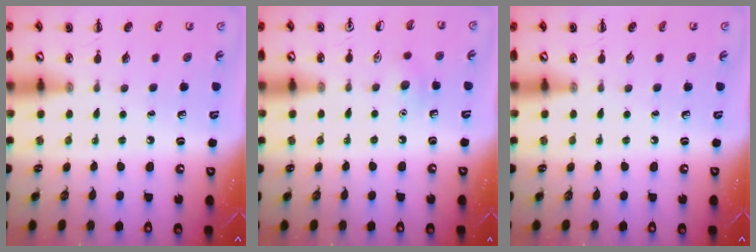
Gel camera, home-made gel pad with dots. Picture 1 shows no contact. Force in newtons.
{"total": 6.8, "press": 6.5, "slide": 2.1}
{"total": 0.0}